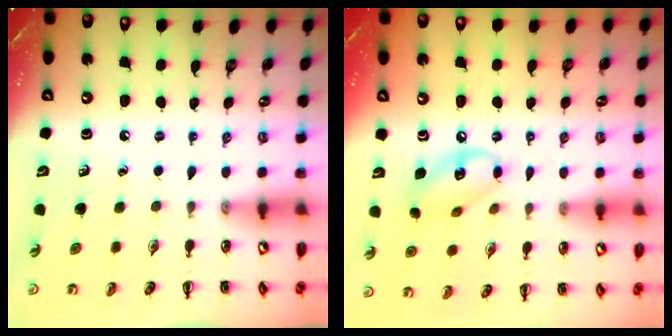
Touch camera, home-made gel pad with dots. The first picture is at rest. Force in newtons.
{"total": 10.9, "press": 10.7, "slide": 2.1}